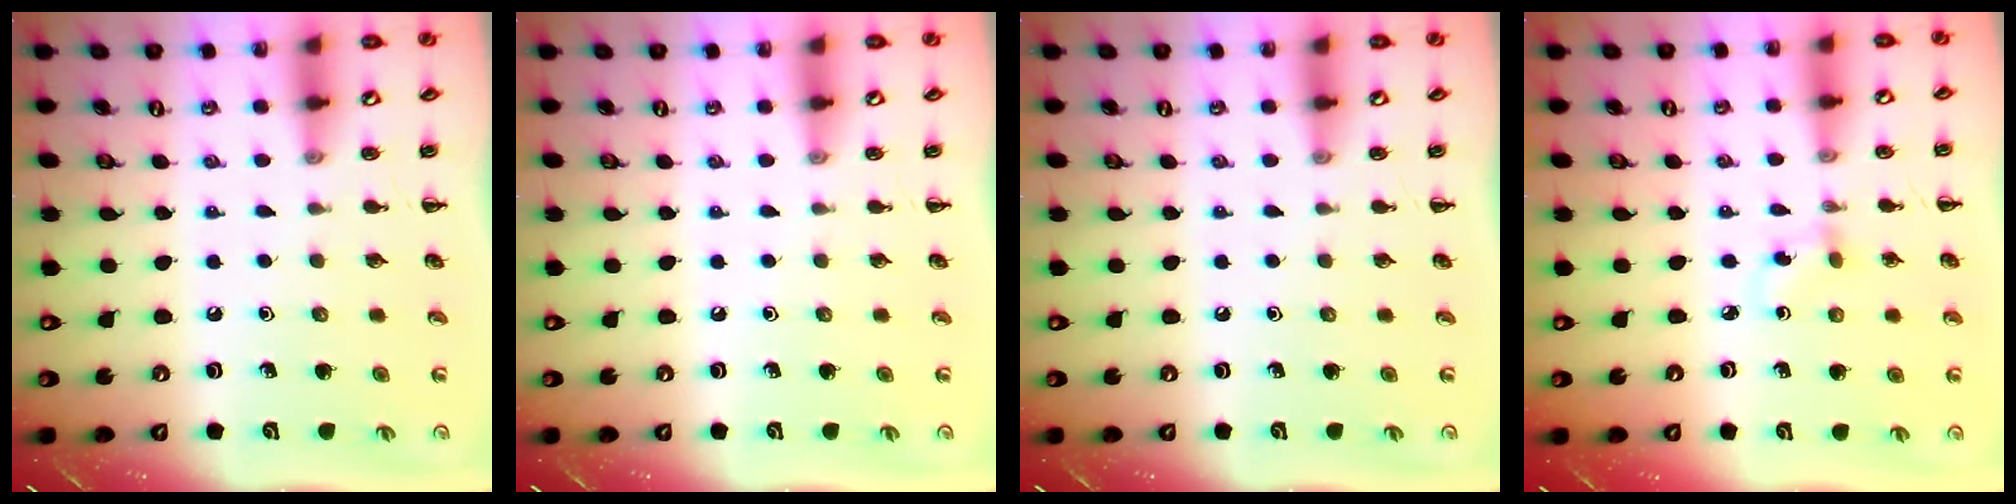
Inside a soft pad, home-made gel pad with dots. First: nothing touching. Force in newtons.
{"total": 0.0}
{"total": 0.0}
{"total": 2.2, "press": 2.0, "slide": 0.9}